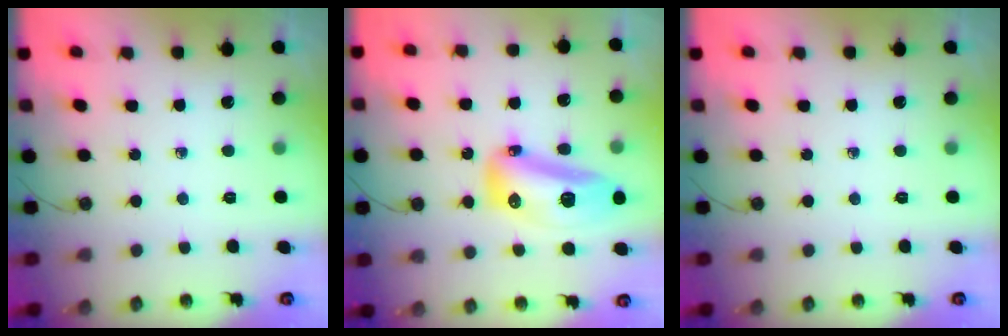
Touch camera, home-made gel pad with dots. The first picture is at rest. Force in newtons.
{"total": 15.6, "press": 15.5, "slide": 1.5}
{"total": 0.0}